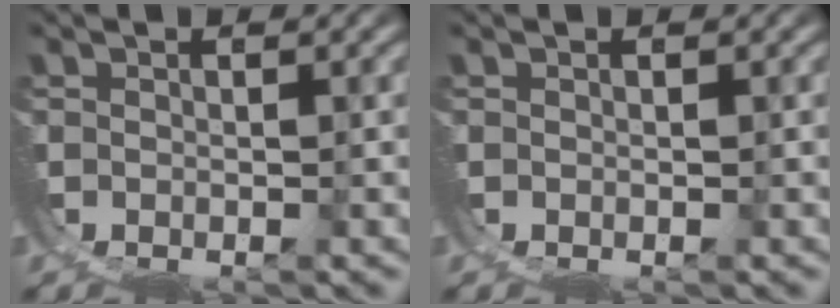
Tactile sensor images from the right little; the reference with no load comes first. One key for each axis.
{"total": 0.0}